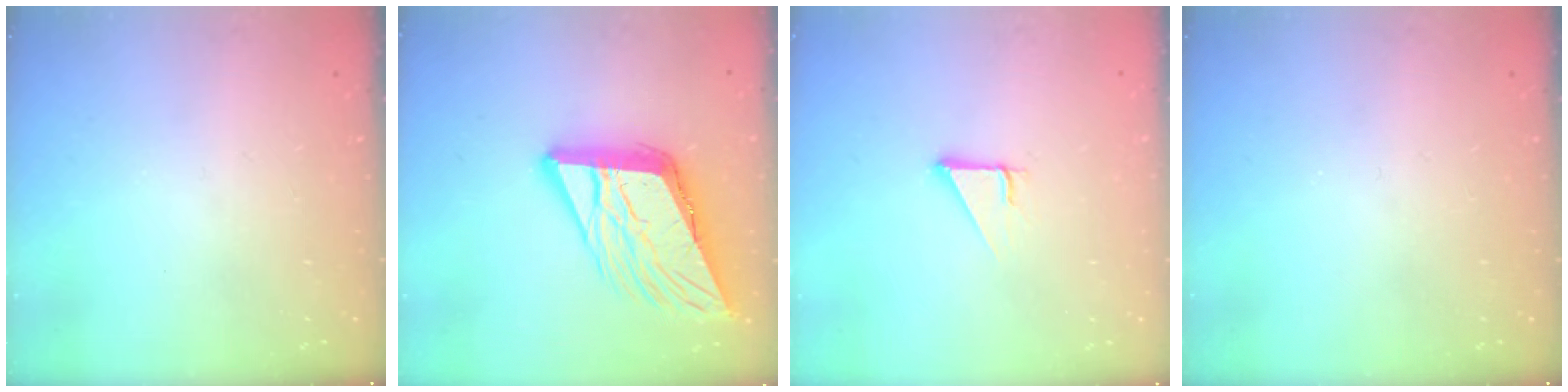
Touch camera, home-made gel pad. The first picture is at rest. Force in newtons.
{"total": 16.4, "press": 16.2, "slide": 2.8}
{"total": 3.0, "press": 3.0, "slide": 0.1}
{"total": 0.0}